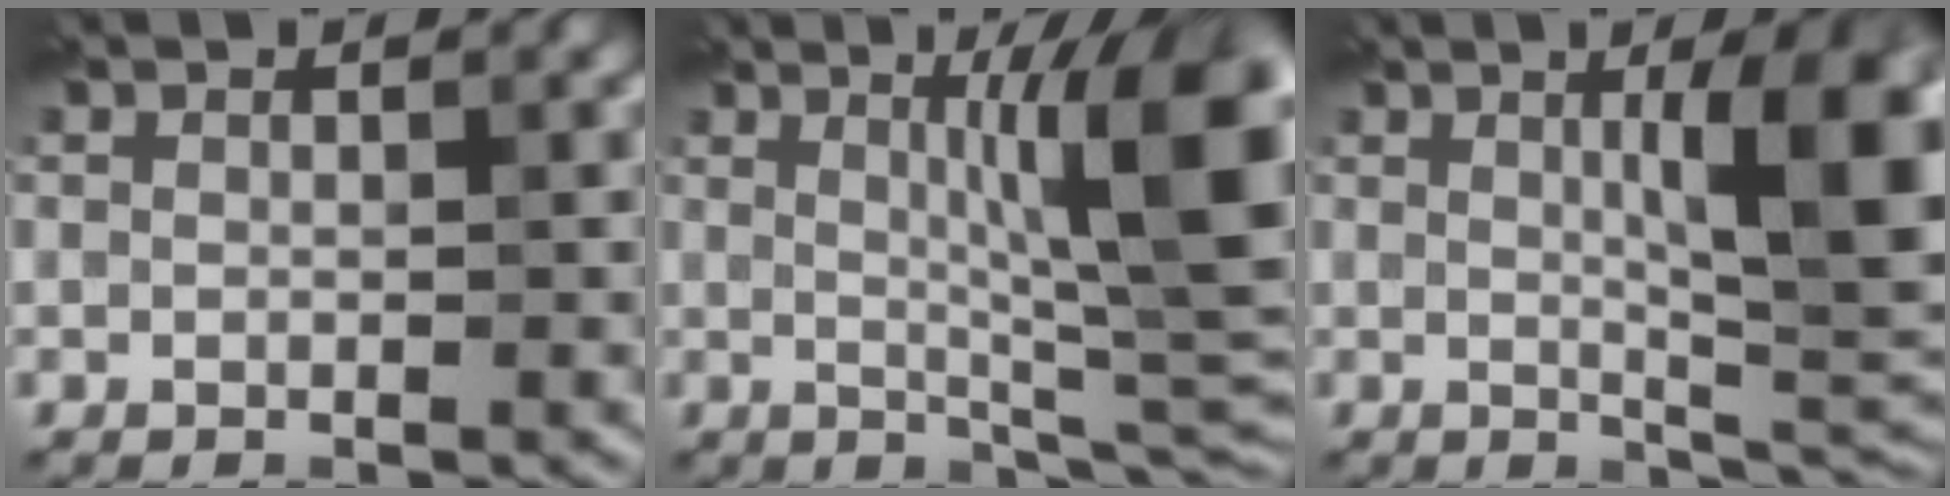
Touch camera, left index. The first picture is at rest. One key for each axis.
{"total": 11.3, "fx": 2.4, "fy": 2.3, "fz": 10.8, "tx": -0.132, "ty": 0.004, "tz": 0.041}
{"total": 10.2, "fx": 1.9, "fy": 2.4, "fz": 9.7, "tx": -0.131, "ty": -0.003, "tz": 0.034}